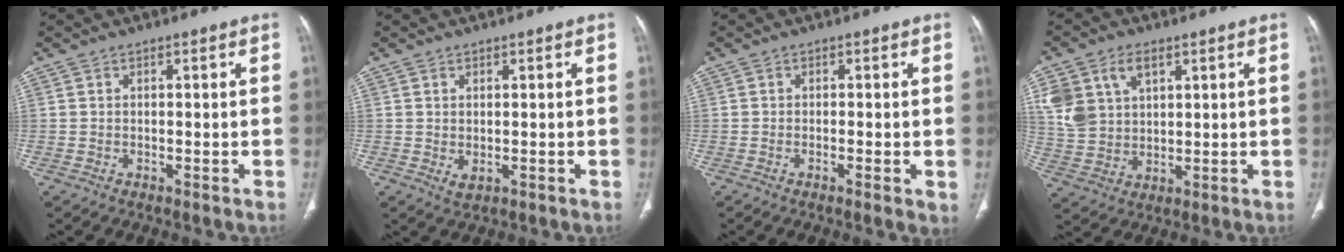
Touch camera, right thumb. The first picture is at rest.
{"total": 1.7, "force": [-0.1, 0.9, 1.4], "torque": [-0.029, -0.006, 0.006]}
{"total": 2.4, "force": [-0.5, 0.5, 2.3], "torque": [-0.042, -0.006, -0.011]}
{"total": 10.8, "force": [4.5, 7.4, 6.5], "torque": [-0.119, -0.004, 0.098]}